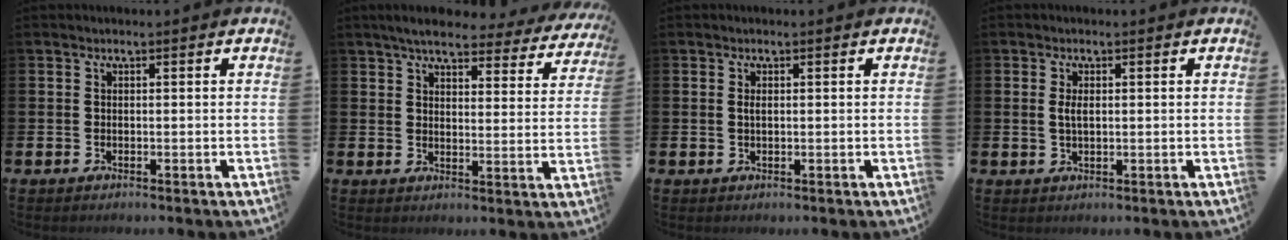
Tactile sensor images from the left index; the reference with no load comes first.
{"total": 5.5, "force": [5.0, 1.0, 1.9], "torque": [-0.052, -0.027, 0.086]}
{"total": 0.8, "force": [0.2, 0.3, 0.7], "torque": [-0.011, 0.001, 0.003]}
{"total": 1.9, "force": [0.4, 0.8, 1.7], "torque": [-0.032, 0.005, 0.005]}